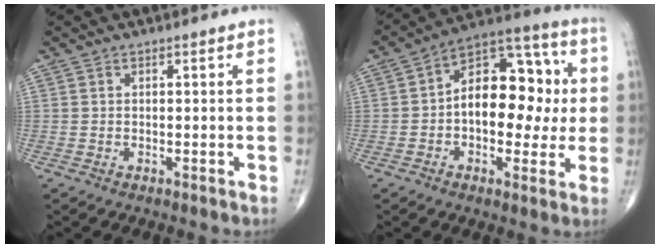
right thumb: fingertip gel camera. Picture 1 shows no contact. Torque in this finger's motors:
{"motor_torque": [-0.31, 0.85, 0.62, 0.20, 0.09]}